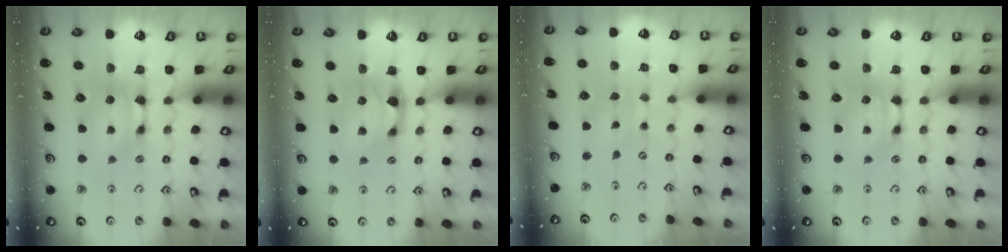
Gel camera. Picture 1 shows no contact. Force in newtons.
{"total": 1.1, "press": 0.1, "slide": 1.1}
{"total": 4.6, "press": 4.6, "slide": 0.0}
{"total": 0.0}